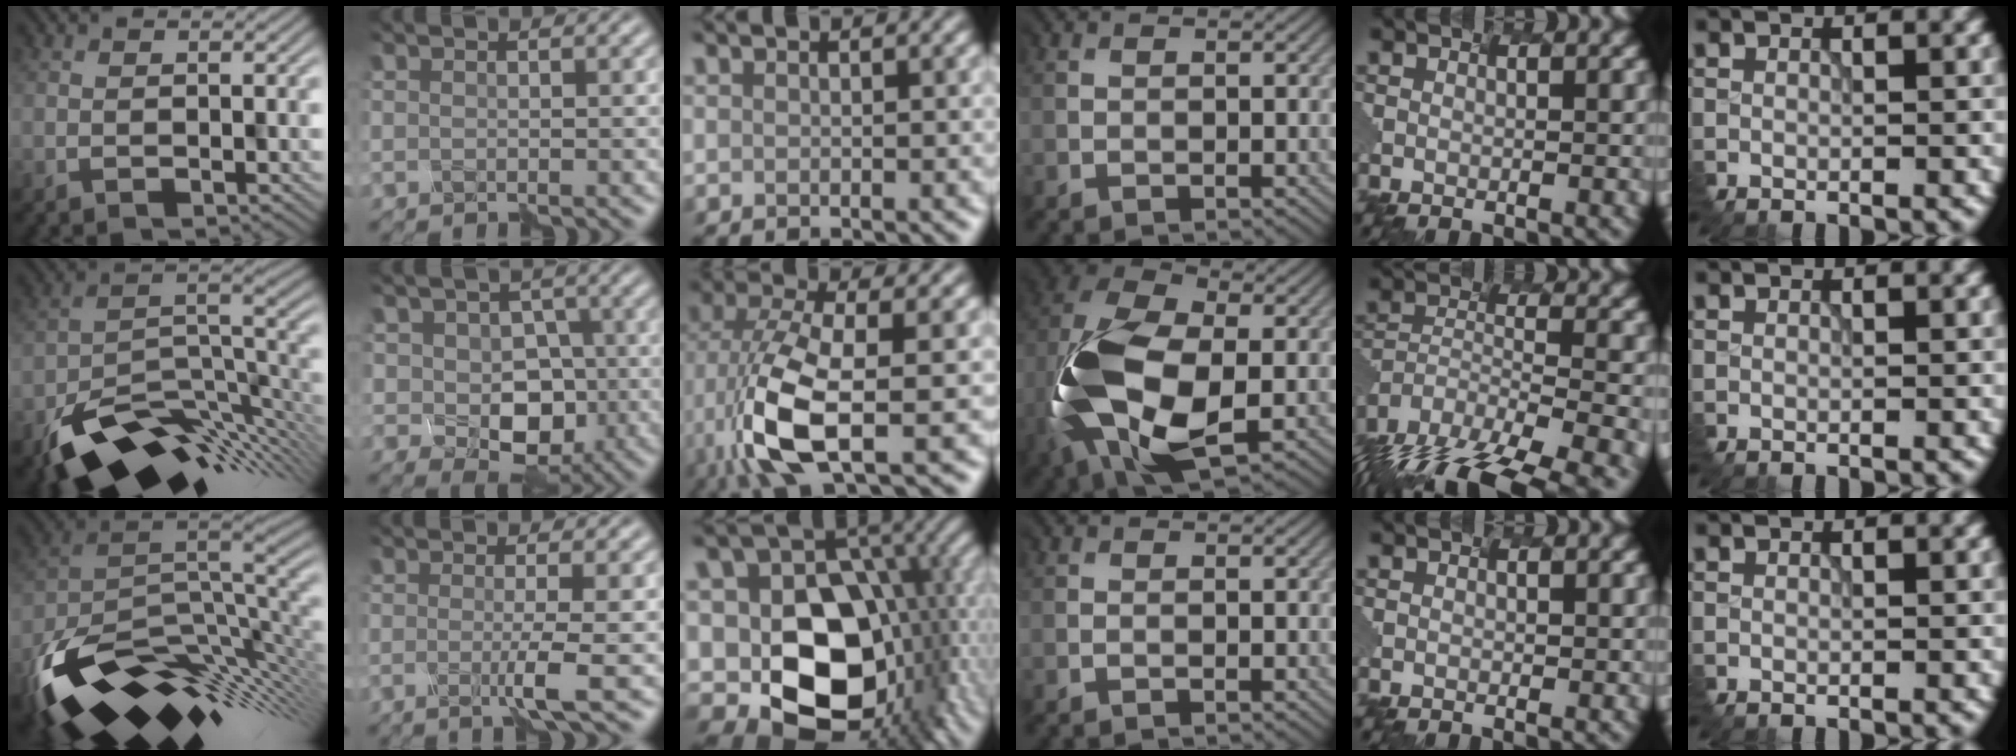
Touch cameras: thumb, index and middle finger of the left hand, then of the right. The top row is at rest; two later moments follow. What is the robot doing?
{"motion": "assemble", "object": "markers"}